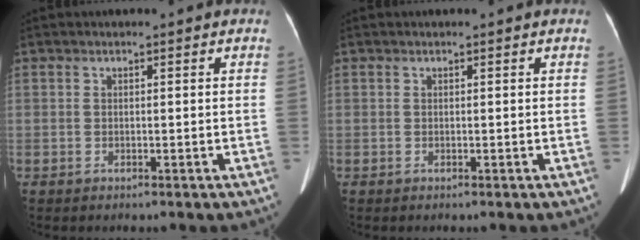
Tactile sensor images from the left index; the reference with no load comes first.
{"total": 0.0}